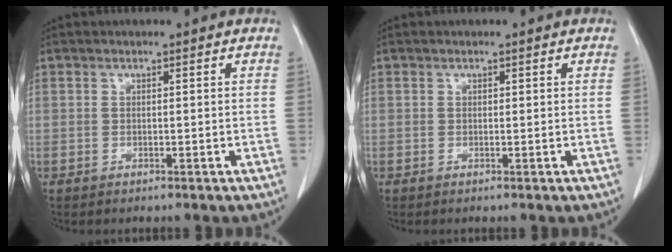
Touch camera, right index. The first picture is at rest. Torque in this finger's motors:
{"motor_torque": [0.10, -0.09, 0.01, 0.01]}